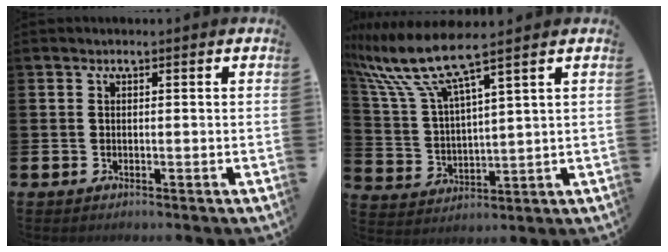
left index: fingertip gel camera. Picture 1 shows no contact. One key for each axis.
{"total": 8.7, "fx": 7.3, "fy": 0.6, "fz": 4.8, "tx": -0.130, "ty": -0.035, "tz": 0.123}